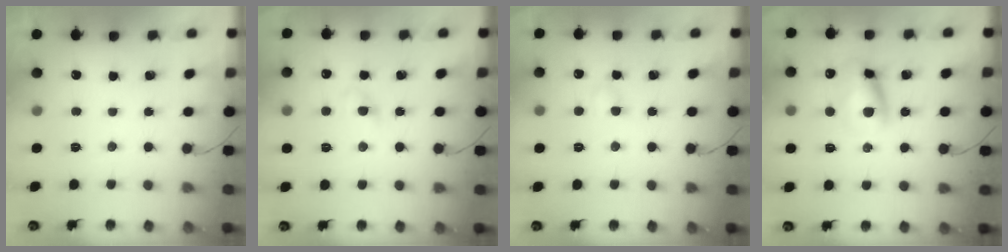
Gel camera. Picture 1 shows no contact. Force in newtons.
{"total": 3.7, "press": 3.5, "slide": 1.3}
{"total": 3.2, "press": 3.0, "slide": 1.1}
{"total": 9.4, "press": 9.3, "slide": 1.5}